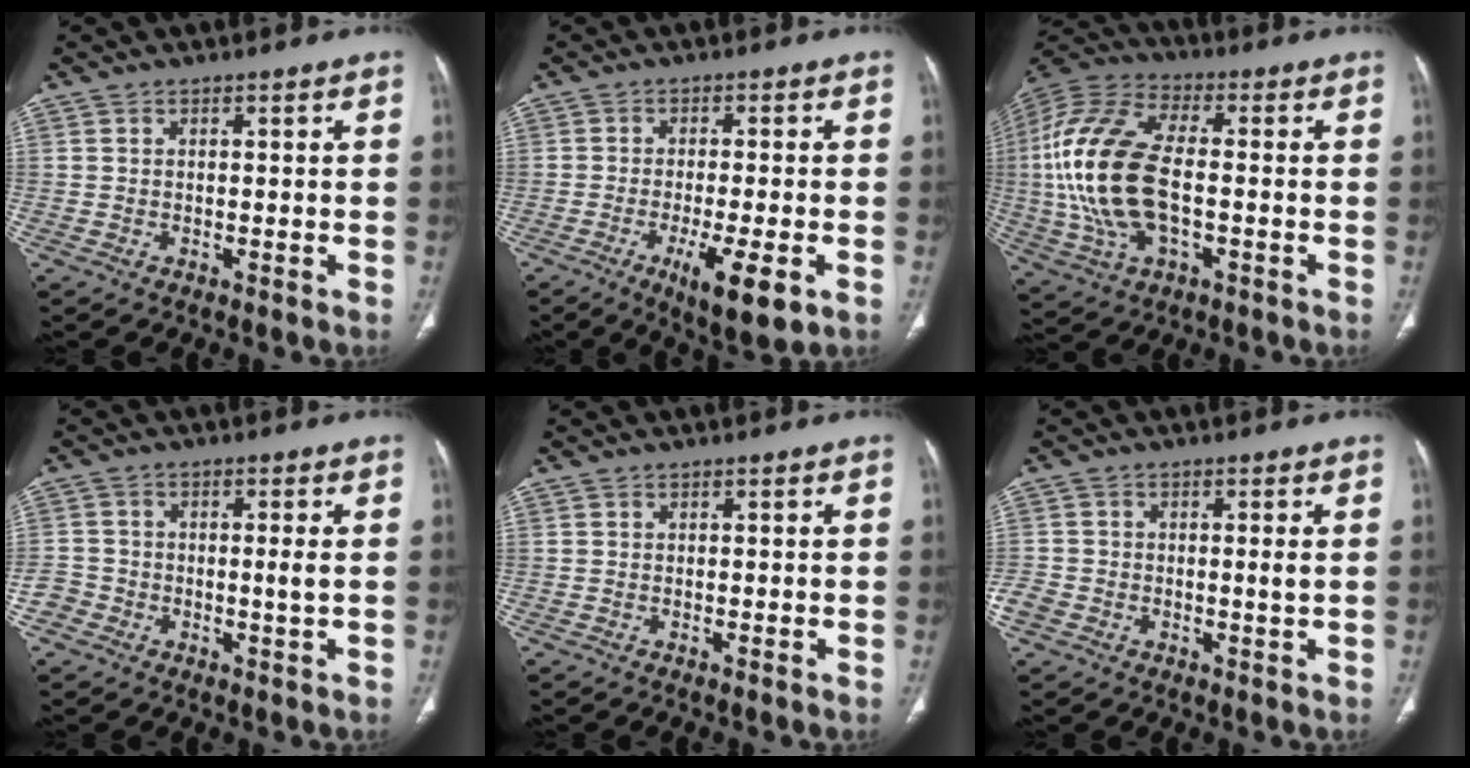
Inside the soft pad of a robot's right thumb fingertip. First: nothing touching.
{"total": 9.6, "force": [-3.8, 2.3, 8.5], "torque": [-0.137, -0.013, -0.057]}
{"total": 21.5, "force": [-1.5, 11.0, 18.4], "torque": [-0.409, 0.012, -0.025]}
{"total": 3.6, "force": [-1.2, 2.1, 2.7], "torque": [-0.045, 0.011, -0.031]}
{"total": 0.0}
{"total": 3.7, "force": [-0.8, 2.1, 3.0], "torque": [-0.058, 0.007, -0.021]}